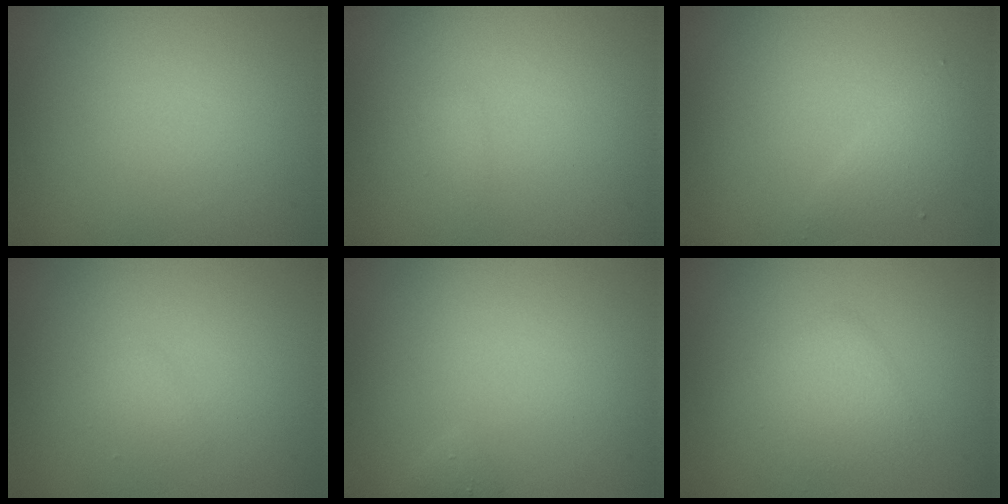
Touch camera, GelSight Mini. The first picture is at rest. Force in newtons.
{"total": 0.7, "press": 0.7, "slide": 0.1}
{"total": 1.6, "press": 1.6, "slide": 0.3}
{"total": 0.8, "press": 0.8, "slide": 0.1}
{"total": 0.6, "press": 0.6, "slide": 0.0}
{"total": 2.4, "press": 2.4, "slide": 0.1}